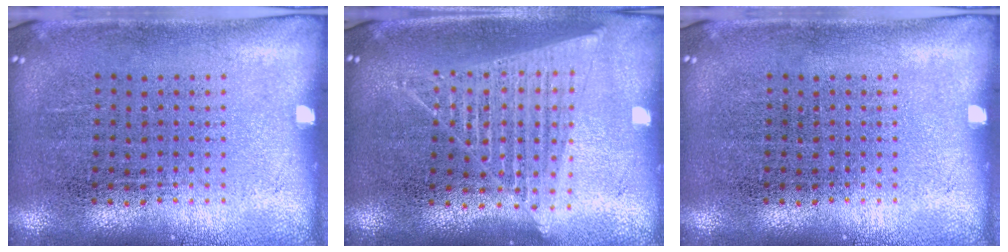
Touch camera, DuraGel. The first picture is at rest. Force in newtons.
{"total": 1.7, "press": 1.6, "slide": 0.7}
{"total": 0.0}